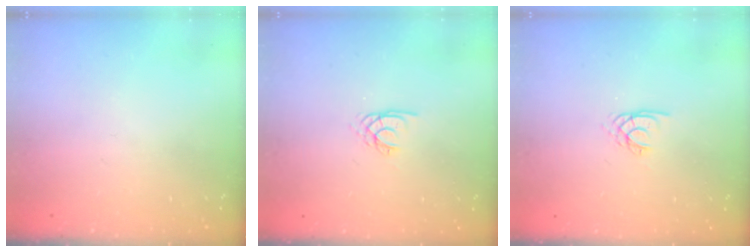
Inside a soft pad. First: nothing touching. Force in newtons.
{"total": 2.0, "press": 1.9, "slide": 0.4}
{"total": 2.0, "press": 1.9, "slide": 0.4}